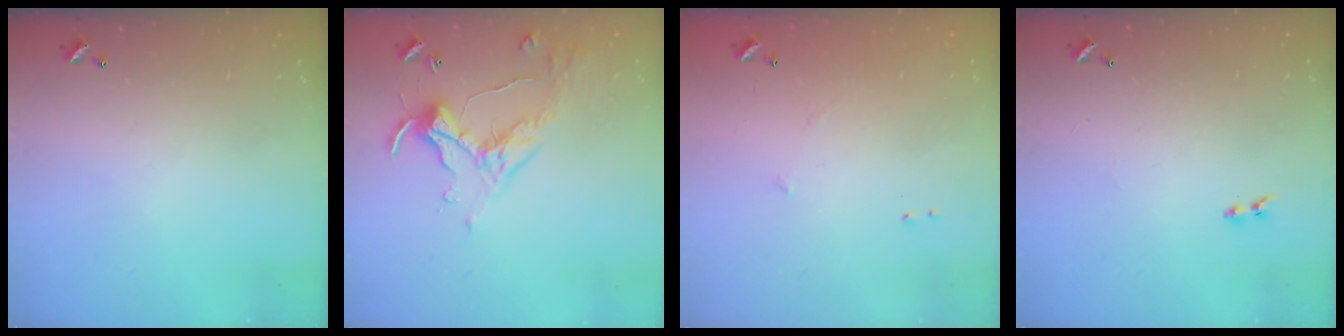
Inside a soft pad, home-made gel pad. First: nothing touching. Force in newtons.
{"total": 1.5, "press": 1.5, "slide": 0.2}
{"total": 7.0, "press": 7.0, "slide": 0.6}
{"total": 1.3, "press": 1.1, "slide": 0.7}